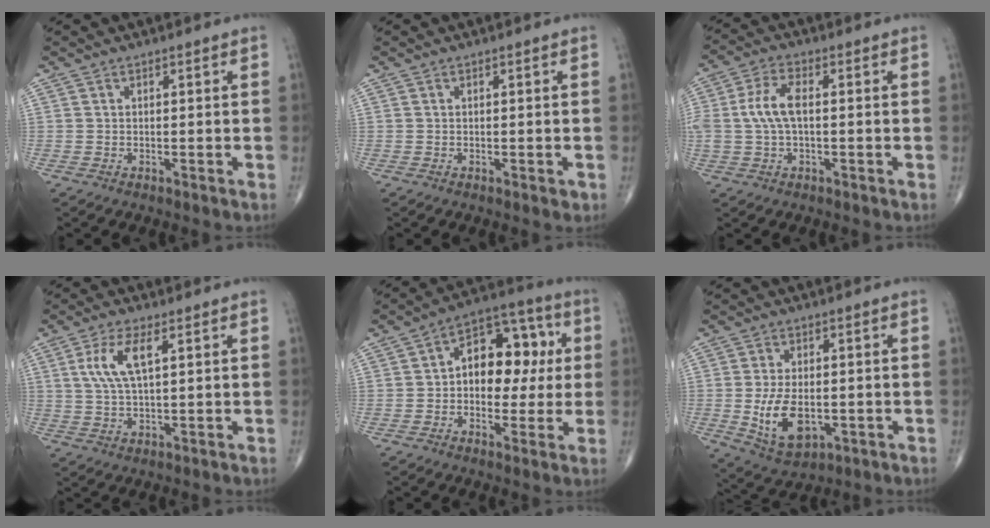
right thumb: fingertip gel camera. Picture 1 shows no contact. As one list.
[{"total": 0.8, "force": [-0.3, 0.4, 0.6], "torque": [-0.004, -0.001, -0.004]}, {"total": 7.1, "force": [0.3, 3.5, 6.2], "torque": [-0.144, 0.019, 0.004]}, {"total": 7.3, "force": [2.3, 2.6, 6.4], "torque": [-0.139, -0.001, 0.050]}, {"total": 14.2, "force": [1.4, 9.3, 10.7], "torque": [-0.101, 0.033, 0.010]}, {"total": 10.0, "force": [-1.6, 5.8, 8.0], "torque": [-0.136, -0.007, -0.013]}]